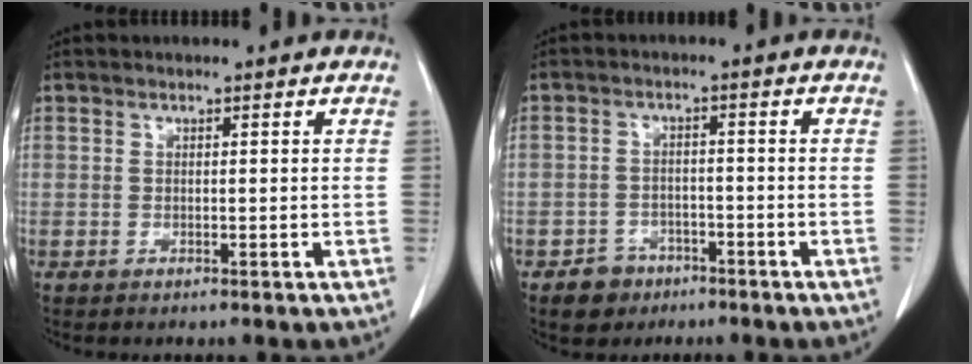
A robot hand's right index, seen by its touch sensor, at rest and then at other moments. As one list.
[{"total": 4.2, "force": [-2.6, 3.2, 0.6], "torque": [-0.006, 0.012, -0.036]}]